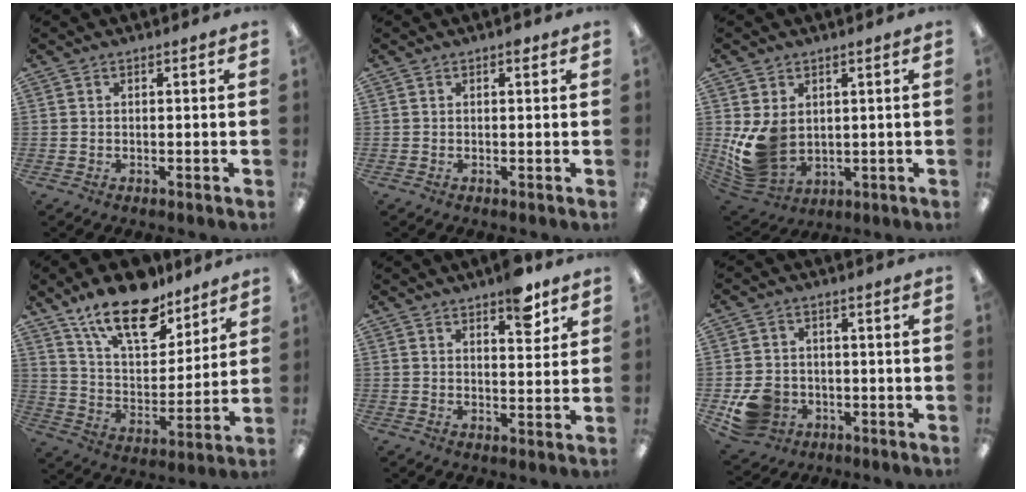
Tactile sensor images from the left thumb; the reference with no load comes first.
{"total": 1.0, "force": [0.6, 0.4, 0.7], "torque": [-0.009, 0.000, 0.008]}
{"total": 11.9, "force": [1.1, 9.1, 7.6], "torque": [-0.165, -0.009, 0.026]}
{"total": 18.9, "force": [13.6, 8.3, 10.2], "torque": [-0.169, -0.073, 0.237]}
{"total": 7.2, "force": [4.9, 2.9, 4.4], "torque": [-0.042, -0.028, 0.077]}
{"total": 8.0, "force": [-2.9, 6.7, 3.4], "torque": [-0.073, 0.019, -0.047]}